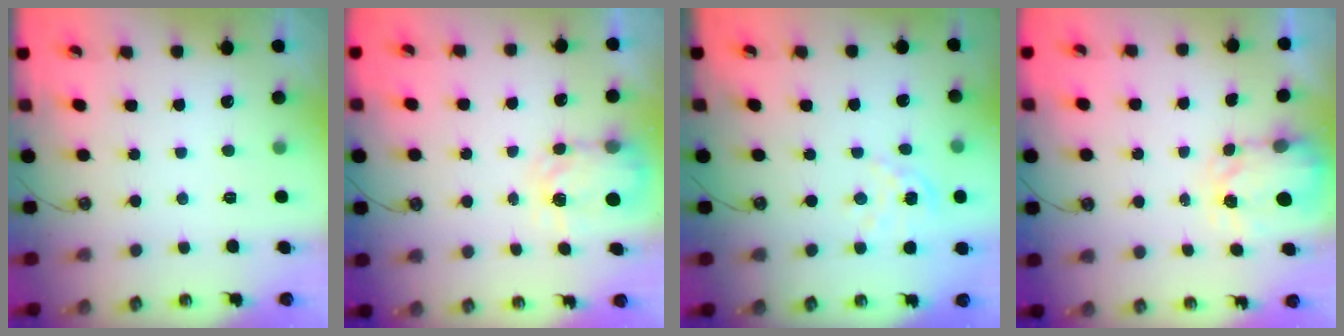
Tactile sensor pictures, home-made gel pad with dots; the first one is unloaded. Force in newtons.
{"total": 4.6, "press": 4.5, "slide": 0.3}
{"total": 2.5, "press": 2.5, "slide": 0.2}
{"total": 3.6, "press": 3.5, "slide": 0.4}